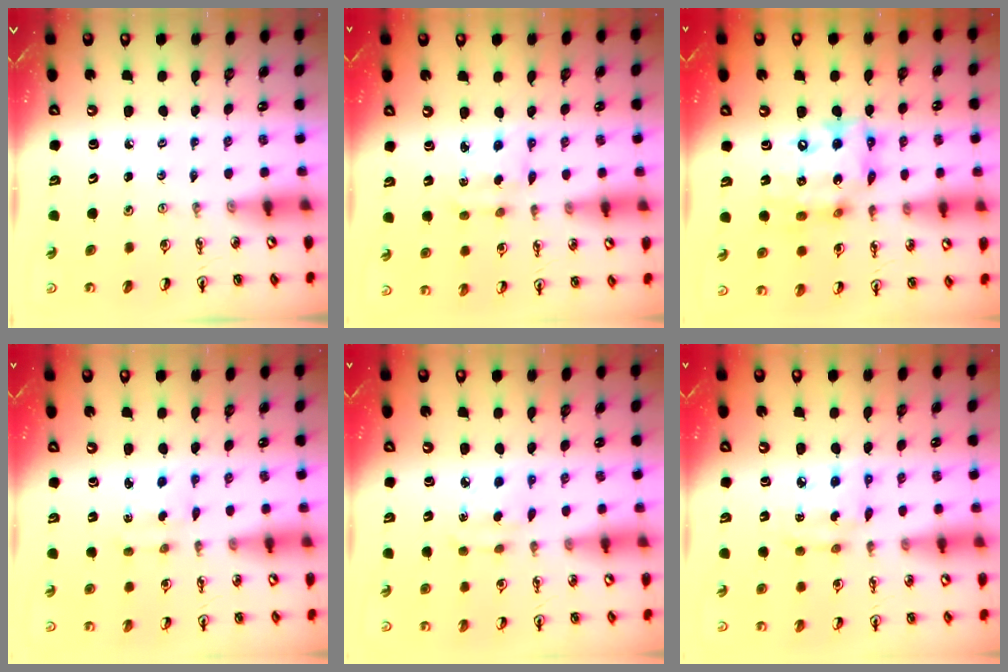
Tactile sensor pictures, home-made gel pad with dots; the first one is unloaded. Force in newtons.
{"total": 3.3, "press": 3.2, "slide": 0.6}
{"total": 15.3, "press": 15.2, "slide": 2.0}
{"total": 2.2, "press": 2.1, "slide": 0.6}
{"total": 2.8, "press": 2.8, "slide": 0.4}
{"total": 7.6, "press": 7.5, "slide": 0.4}